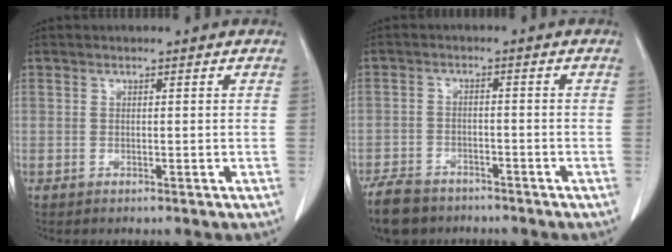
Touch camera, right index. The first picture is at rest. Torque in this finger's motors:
{"motor_torque": [-0.07, -0.28, -0.23, -0.21]}